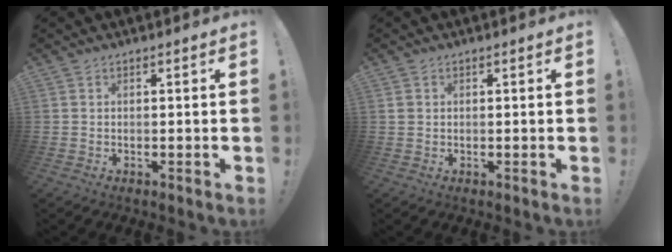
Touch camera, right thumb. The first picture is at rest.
{"total": 1.3, "force": [0.5, 1.1, 0.6], "torque": [-0.015, 0.006, 0.010]}